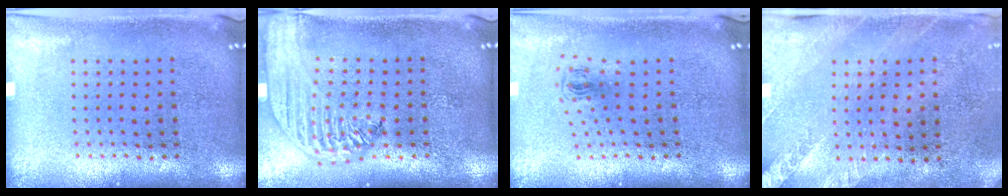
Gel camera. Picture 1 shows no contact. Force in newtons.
{"total": 2.7, "press": 2.2, "slide": 1.6}
{"total": 0.7, "press": 0.4, "slide": 0.6}
{"total": 2.6, "press": 2.1, "slide": 1.6}